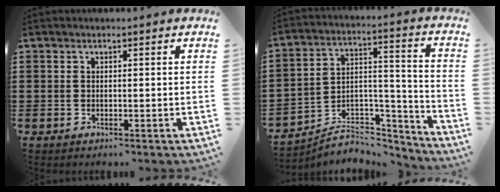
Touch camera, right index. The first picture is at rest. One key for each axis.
{"total": 5.6, "fx": -4.8, "fy": 2.8, "fz": 0.8, "tx": -0.011, "ty": 0.009, "tz": -0.091}